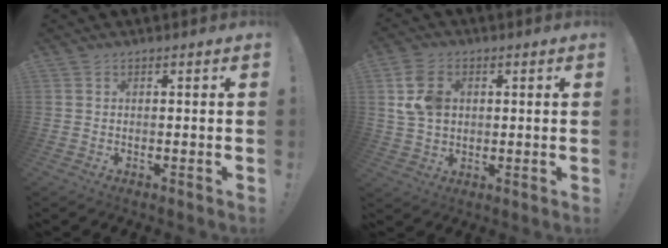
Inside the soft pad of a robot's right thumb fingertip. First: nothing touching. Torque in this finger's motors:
{"motor_torque": [0.25, 0.25, 0.66, -0.01, 0.09]}